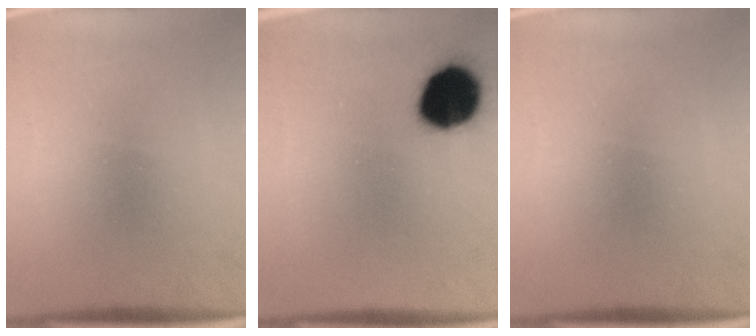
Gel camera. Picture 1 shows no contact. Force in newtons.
{"total": 14.1}
{"total": 0.0}